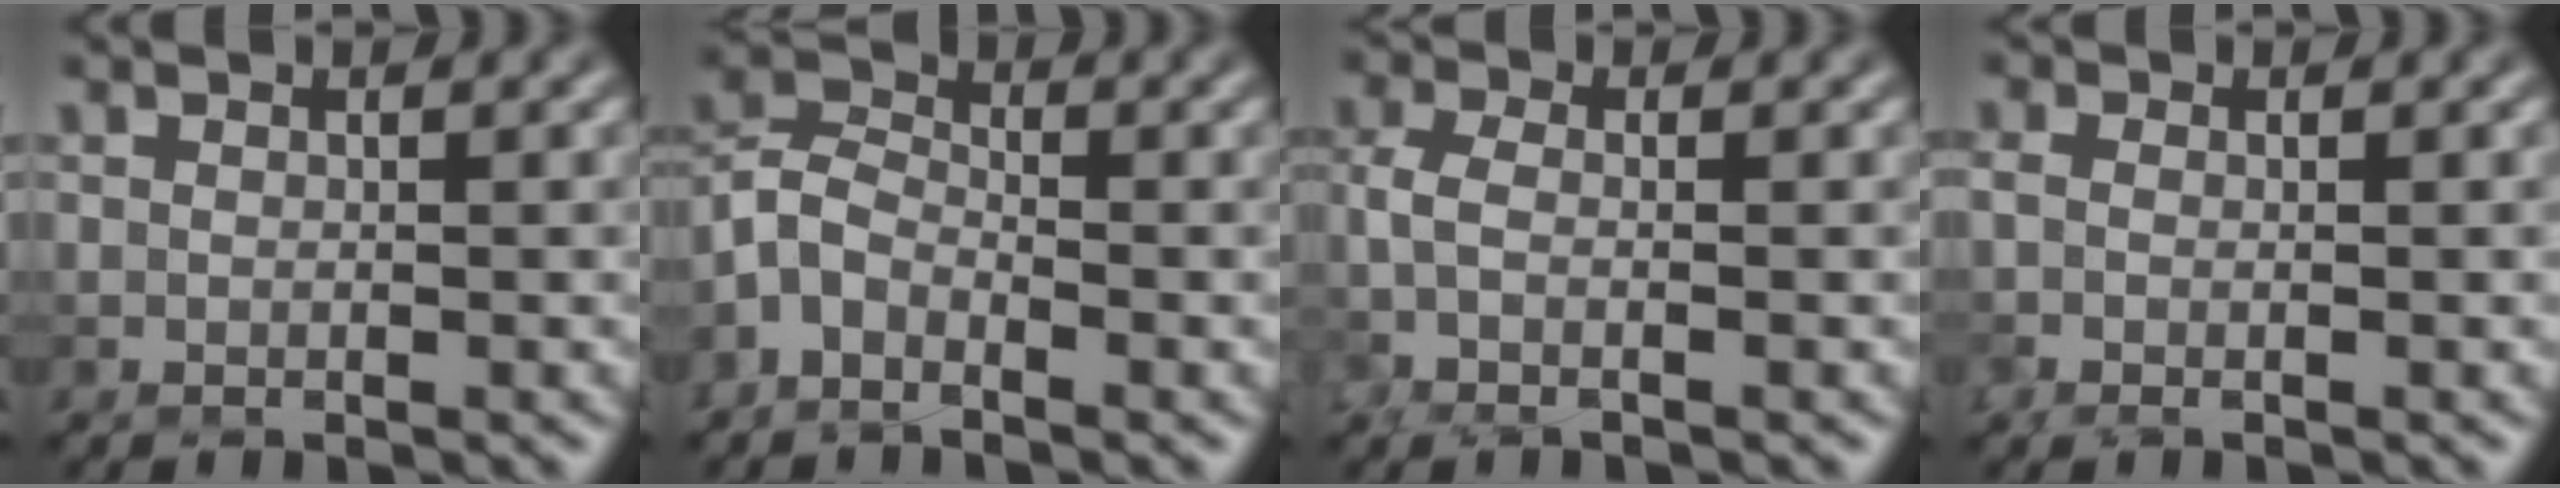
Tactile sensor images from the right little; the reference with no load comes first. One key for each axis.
{"total": 2.6, "fx": -1.4, "fy": 1.5, "fz": 1.6, "tx": -0.038, "ty": 0.014, "tz": -0.044}
{"total": 2.3, "fx": -0.5, "fy": 0.8, "fz": 2.1, "tx": -0.061, "ty": -0.003, "tz": -0.023}
{"total": 1.1, "fx": -0.3, "fy": 0.4, "fz": 1.0, "tx": -0.030, "ty": -0.008, "tz": -0.015}